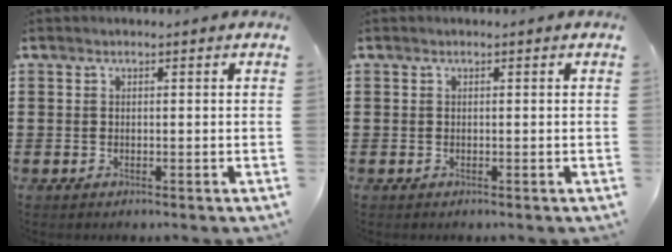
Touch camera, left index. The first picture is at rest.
{"total": 0.0}